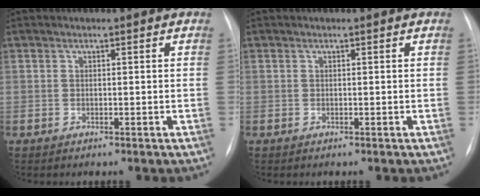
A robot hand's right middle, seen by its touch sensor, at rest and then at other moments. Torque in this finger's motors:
{"motor_torque": [0.00, 0.00, 0.00, 0.00]}